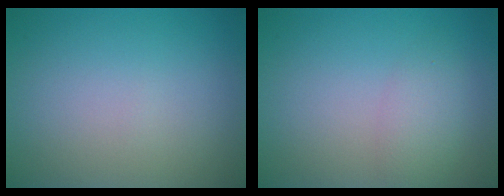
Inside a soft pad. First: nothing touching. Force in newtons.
{"total": 2.3, "press": 2.3, "slide": 0.1}